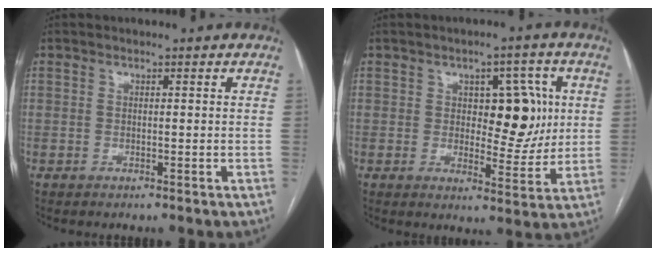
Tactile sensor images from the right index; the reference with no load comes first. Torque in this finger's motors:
{"motor_torque": [0.07, 0.24, 0.22, 0.02]}